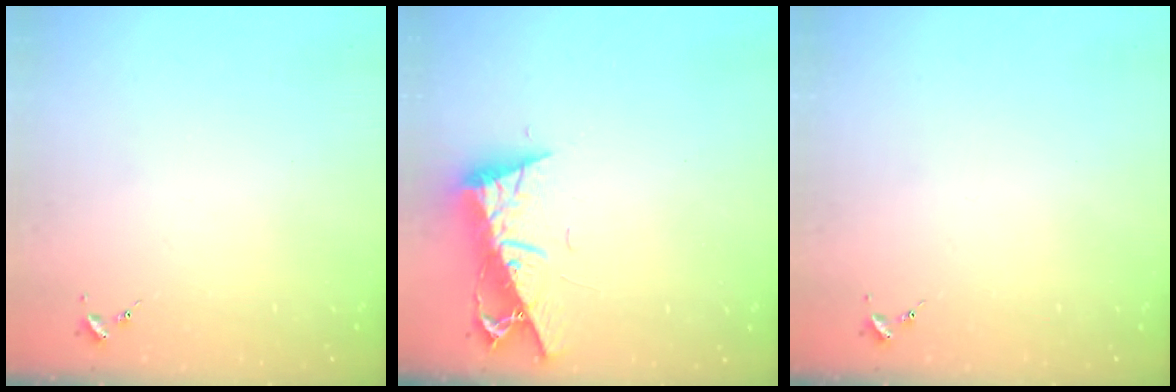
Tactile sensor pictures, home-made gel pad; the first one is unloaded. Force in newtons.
{"total": 9.4, "press": 9.3, "slide": 1.3}
{"total": 0.0}